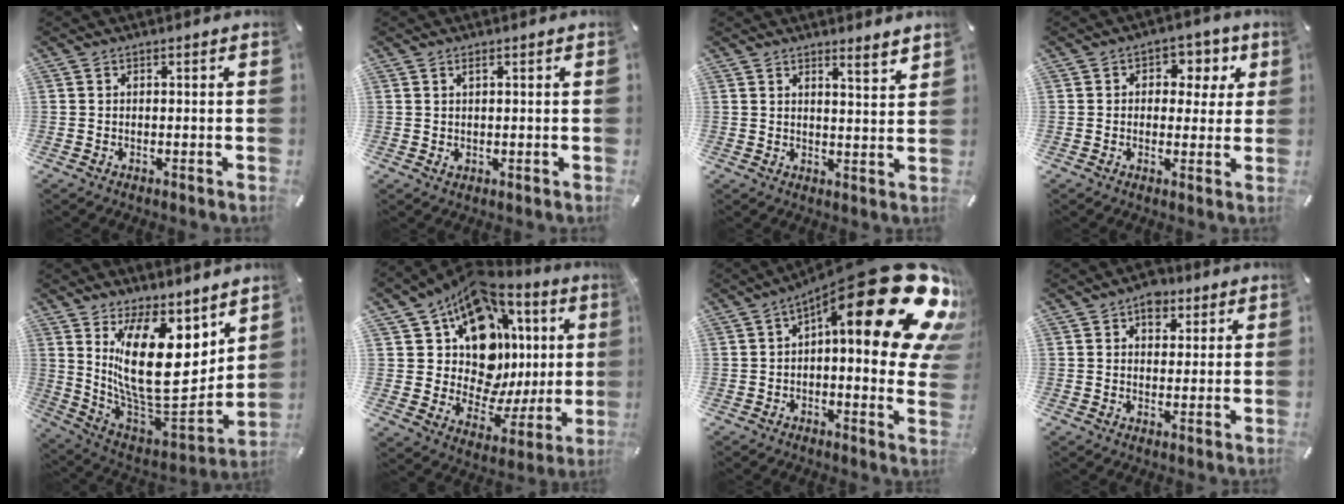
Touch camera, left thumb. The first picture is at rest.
{"total": 1.5, "force": [0.6, 0.7, 1.2], "torque": [-0.024, 0.000, 0.009]}
{"total": 3.8, "force": [3.5, 0.1, 1.4], "torque": [-0.021, -0.030, 0.059]}
{"total": 6.2, "force": [1.4, 5.2, 3.1], "torque": [-0.027, -0.002, 0.014]}
{"total": 22.9, "force": [6.8, 12.0, 18.3], "torque": [-0.351, -0.067, 0.128]}
{"total": 17.9, "force": [7.8, 12.7, 9.8], "torque": [-0.160, -0.080, 0.150]}
{"total": 29.9, "force": [12.7, 9.7, 25.2], "torque": [-0.320, -0.114, 0.221]}
{"total": 5.2, "force": [2.8, 3.6, 2.5], "torque": [-0.017, -0.006, 0.044]}